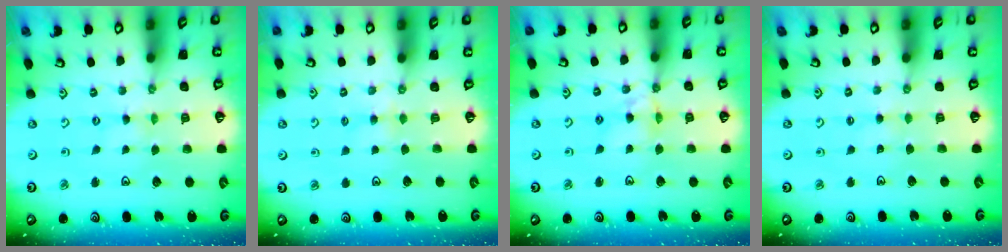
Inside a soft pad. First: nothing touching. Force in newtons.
{"total": 2.2, "press": 2.1, "slide": 0.4}
{"total": 6.0, "press": 6.0, "slide": 0.5}
{"total": 1.4, "press": 1.4, "slide": 0.3}